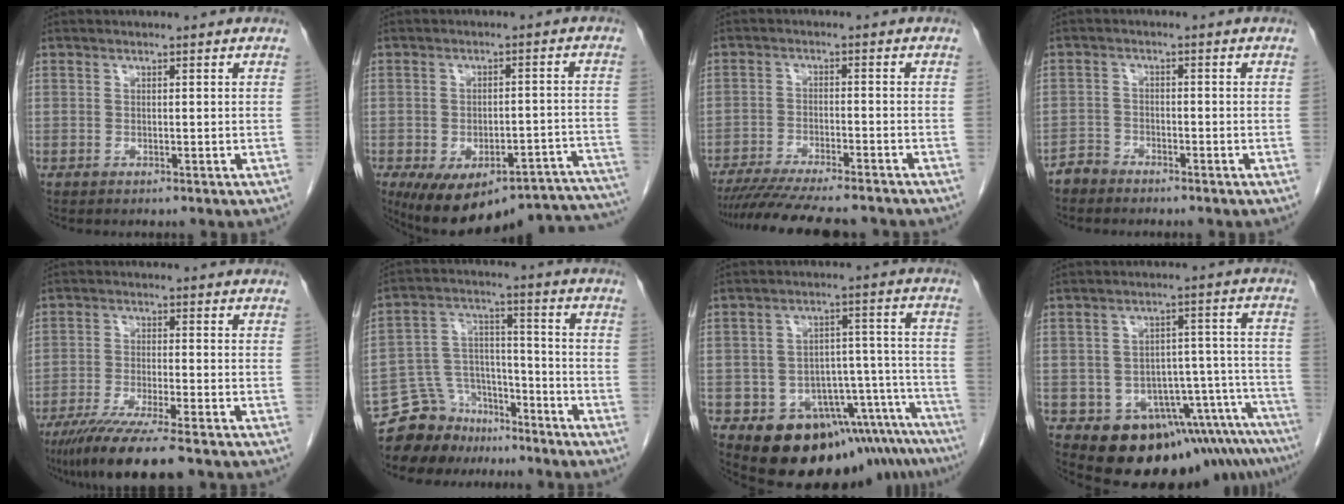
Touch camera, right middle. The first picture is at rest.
{"total": 23.4, "force": [-19.8, 6.9, 10.5], "torque": [-0.106, 0.015, -0.237]}
{"total": 14.7, "force": [-13.0, 1.6, 6.6], "torque": [-0.107, -0.023, -0.190]}
{"total": 2.4, "force": [-2.2, 0.8, -0.2], "torque": [0.003, 0.000, -0.044]}
{"total": 10.8, "force": [-8.1, 0.1, 7.1], "torque": [-0.115, -0.030, -0.132]}
{"total": 10.6, "force": [-9.2, 5.3, 0.6], "torque": [-0.020, 0.050, -0.162]}
{"total": 17.5, "force": [-15.3, 6.1, 5.9], "torque": [-0.020, 0.062, -0.193]}
{"total": 14.5, "force": [-12.9, 4.4, 5.0], "torque": [-0.021, 0.057, -0.158]}